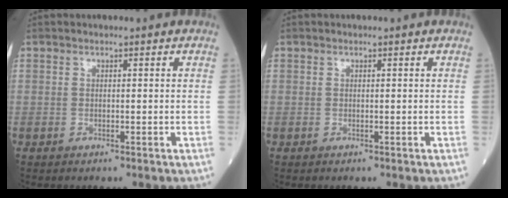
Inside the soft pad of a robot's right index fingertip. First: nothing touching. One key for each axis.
{"total": 0.0}